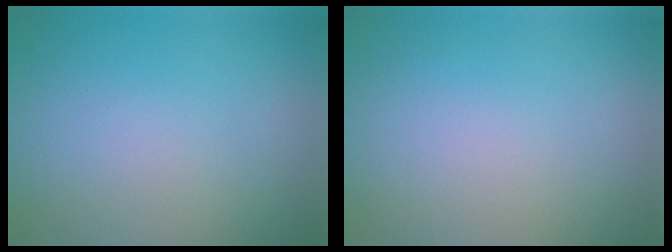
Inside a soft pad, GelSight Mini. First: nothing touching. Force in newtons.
{"total": 0.0}